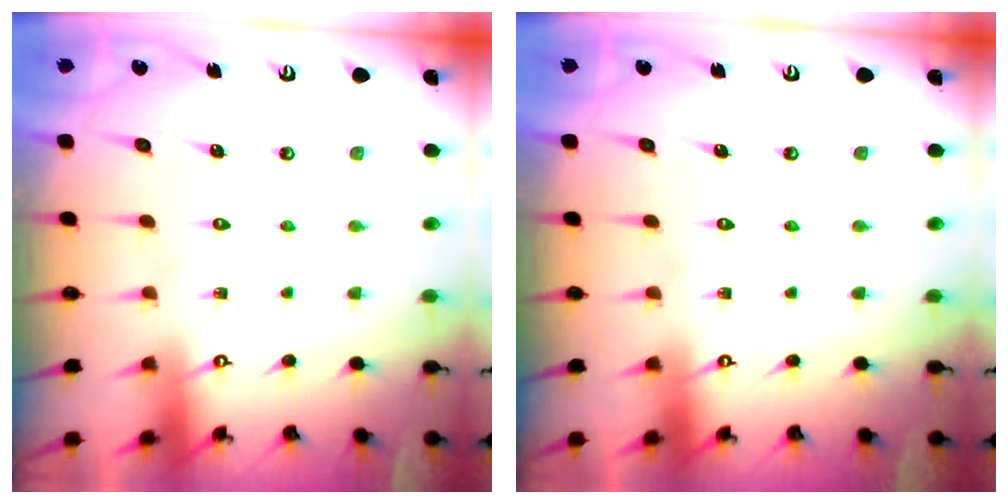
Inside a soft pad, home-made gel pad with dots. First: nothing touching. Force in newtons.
{"total": 0.0}